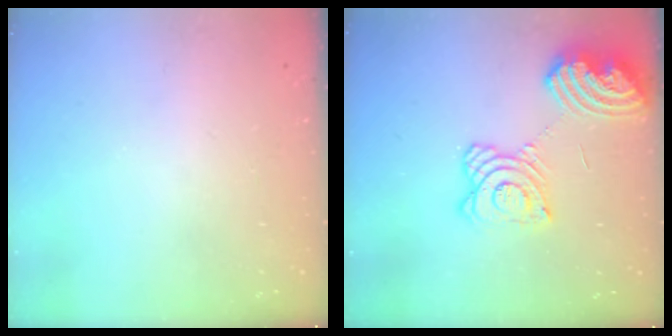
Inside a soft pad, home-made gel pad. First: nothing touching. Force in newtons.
{"total": 17.4, "press": 17.3, "slide": 1.7}